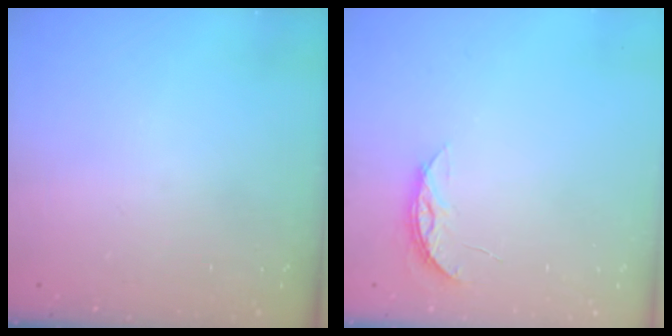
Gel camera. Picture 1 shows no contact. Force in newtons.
{"total": 4.5, "press": 4.5, "slide": 0.4}